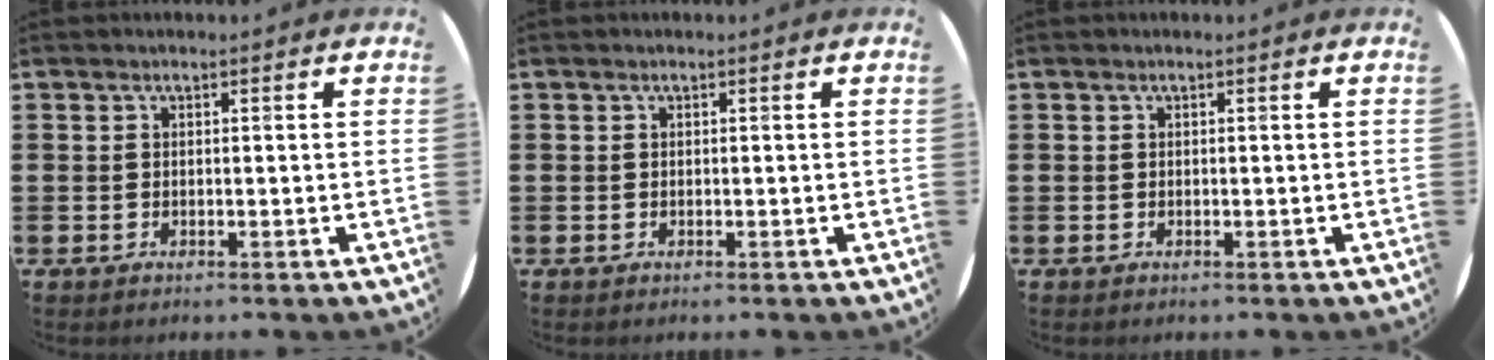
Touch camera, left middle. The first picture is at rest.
{"total": 0.0}
{"total": 0.0}